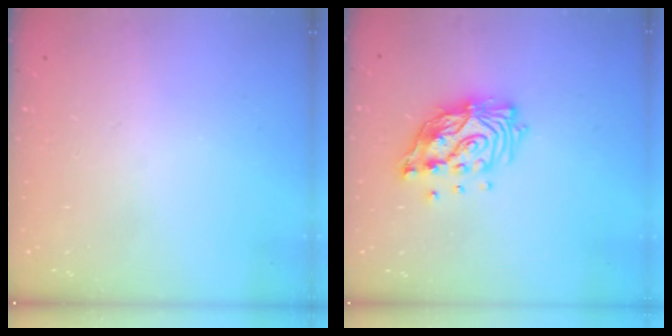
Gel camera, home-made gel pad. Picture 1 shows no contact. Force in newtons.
{"total": 13.6, "press": 13.5, "slide": 1.5}